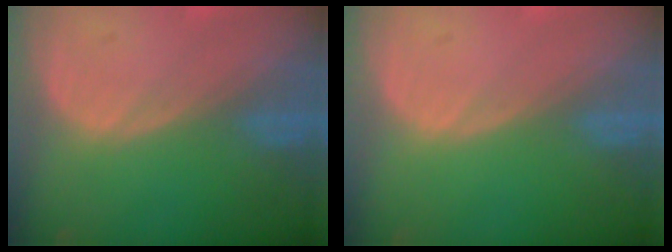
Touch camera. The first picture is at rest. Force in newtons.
{"total": 0.0}